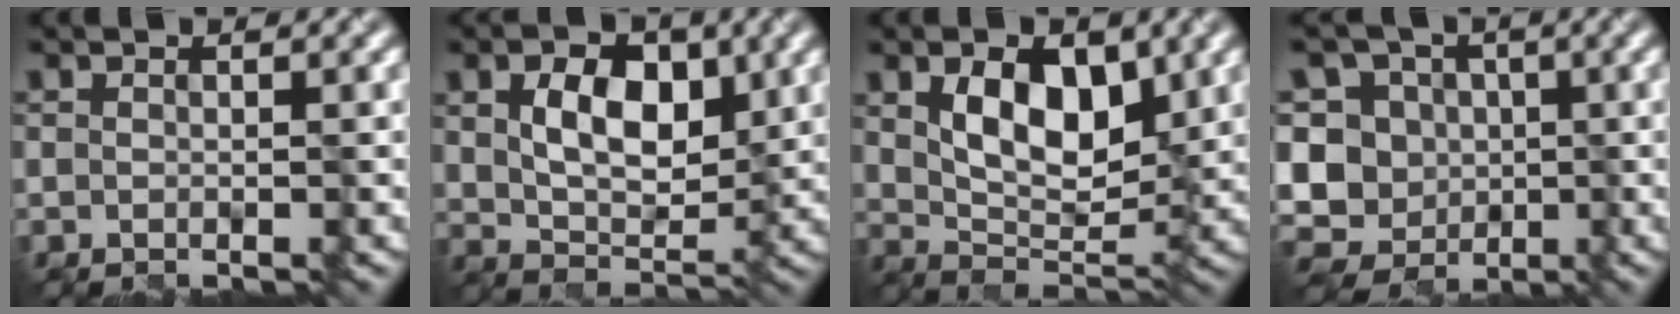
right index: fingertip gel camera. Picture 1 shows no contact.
{"total": 5.7, "force": [2.0, 3.6, 3.9], "torque": [-0.067, -0.004, 0.033]}
{"total": 6.2, "force": [2.2, 3.4, 4.7], "torque": [-0.076, -0.005, 0.039]}
{"total": 12.4, "force": [-0.4, 11.7, 4.0], "torque": [-0.103, 0.025, -0.037]}